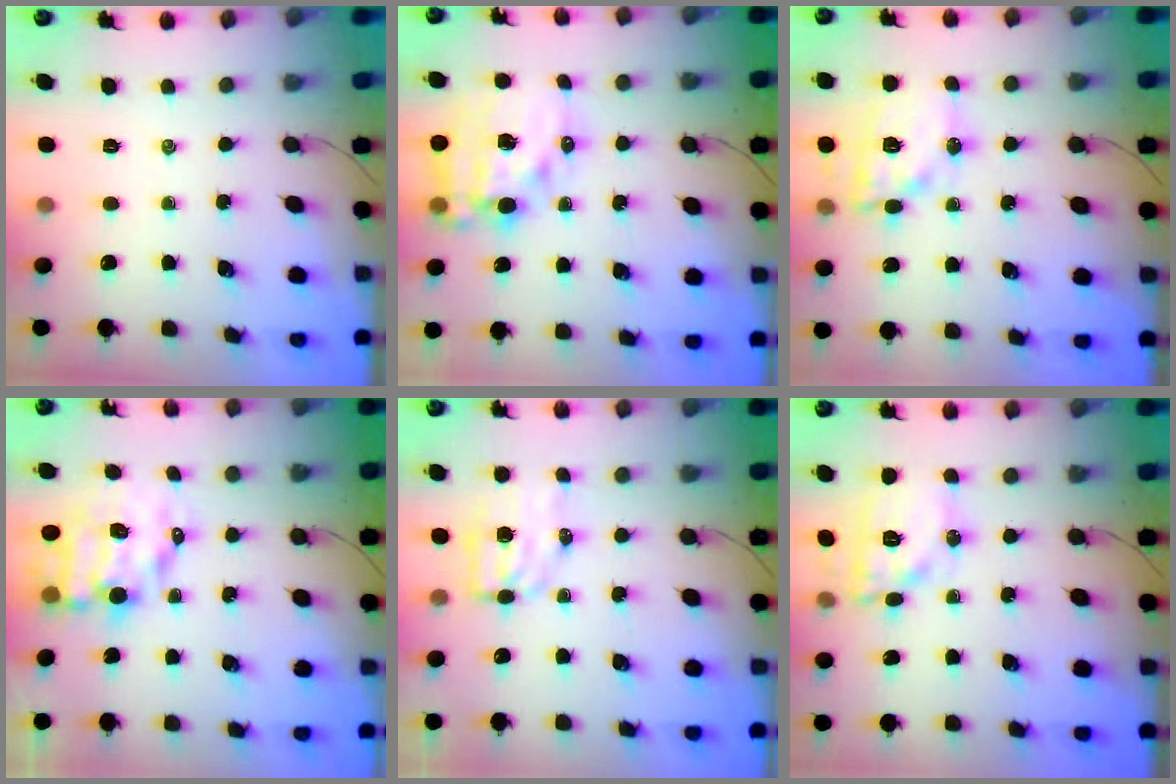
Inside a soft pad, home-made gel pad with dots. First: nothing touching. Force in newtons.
{"total": 15.6, "press": 15.1, "slide": 3.7}
{"total": 15.6, "press": 15.5, "slide": 2.2}
{"total": 10.4, "press": 10.1, "slide": 2.4}
{"total": 6.1, "press": 6.0, "slide": 1.0}
{"total": 13.1, "press": 13.1, "slide": 0.1}